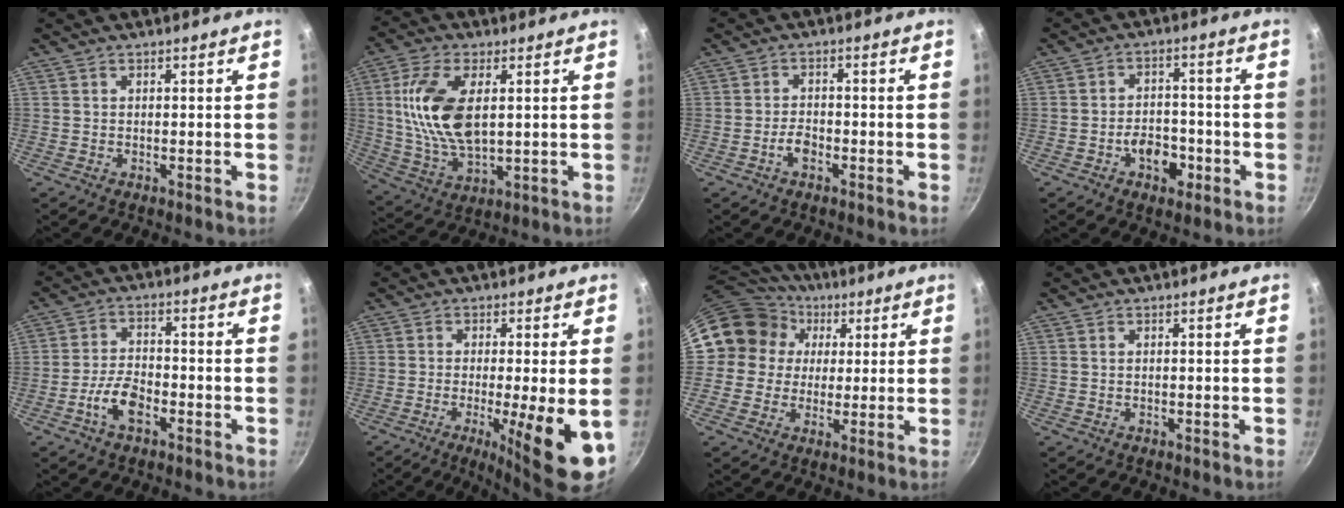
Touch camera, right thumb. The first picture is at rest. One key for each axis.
{"total": 15.0, "fx": 2.7, "fy": 7.7, "fz": 12.6, "tx": -0.241, "ty": -0.008, "tz": 0.056}
{"total": 3.0, "fx": -1.5, "fy": 1.7, "fz": 2.0, "tx": -0.029, "ty": 0.018, "tz": -0.028}
{"total": 7.0, "fx": -3.0, "fy": 4.5, "fz": 4.5, "tx": -0.044, "ty": 0.022, "tz": -0.049}
{"total": 6.7, "fx": -3.2, "fy": 3.4, "fz": 4.9, "tx": -0.087, "ty": 0.029, "tz": -0.062}
{"total": 12.4, "fx": -3.4, "fy": 2.1, "fz": 11.7, "tx": -0.170, "ty": -0.008, "tz": -0.046}
{"total": 14.3, "fx": 3.4, "fy": 13.1, "fz": 4.7, "tx": -0.059, "ty": 0.020, "tz": 0.046}
{"total": 0.0}